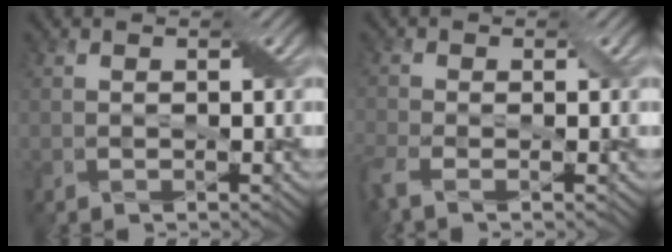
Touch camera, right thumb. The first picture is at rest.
{"total": 3.7, "force": [-2.0, 1.2, 2.8], "torque": [-0.076, -0.005, -0.050]}